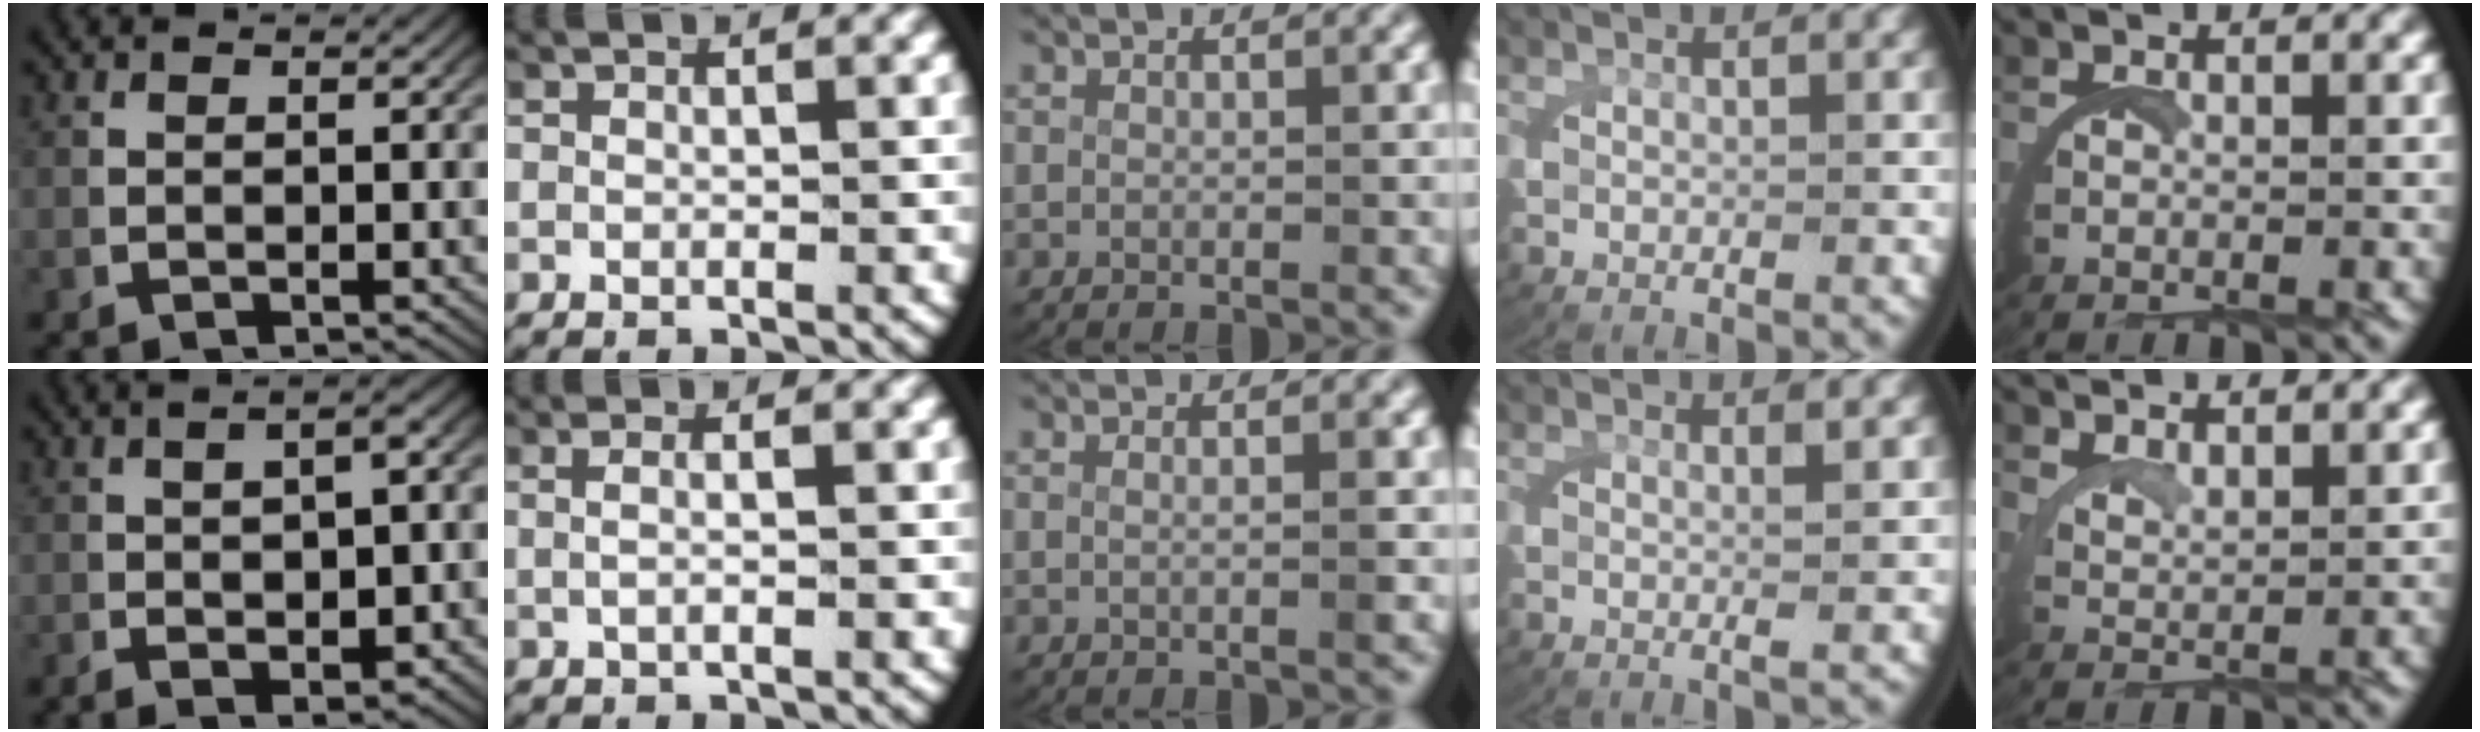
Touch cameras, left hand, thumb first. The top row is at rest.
{"thumb": {"total": 4.7, "force": [-0.4, 2.2, 4.1], "torque": [-0.053, 0.008, -0.008]}, "index": {"total": 1.6, "force": [-0.2, 0.3, 1.6], "torque": [-0.036, -0.002, -0.002]}, "middle": {"total": 1.3, "force": [-0.1, -0.3, 1.2], "torque": [-0.020, -0.001, -0.003]}, "ring": {"total": 1.4, "force": [0.4, -0.2, 1.4], "torque": [-0.029, -0.005, 0.006]}, "little": {"total": 3.9, "force": [3.9, -0.5, 0.5], "torque": [-0.019, -0.001, 0.070]}}